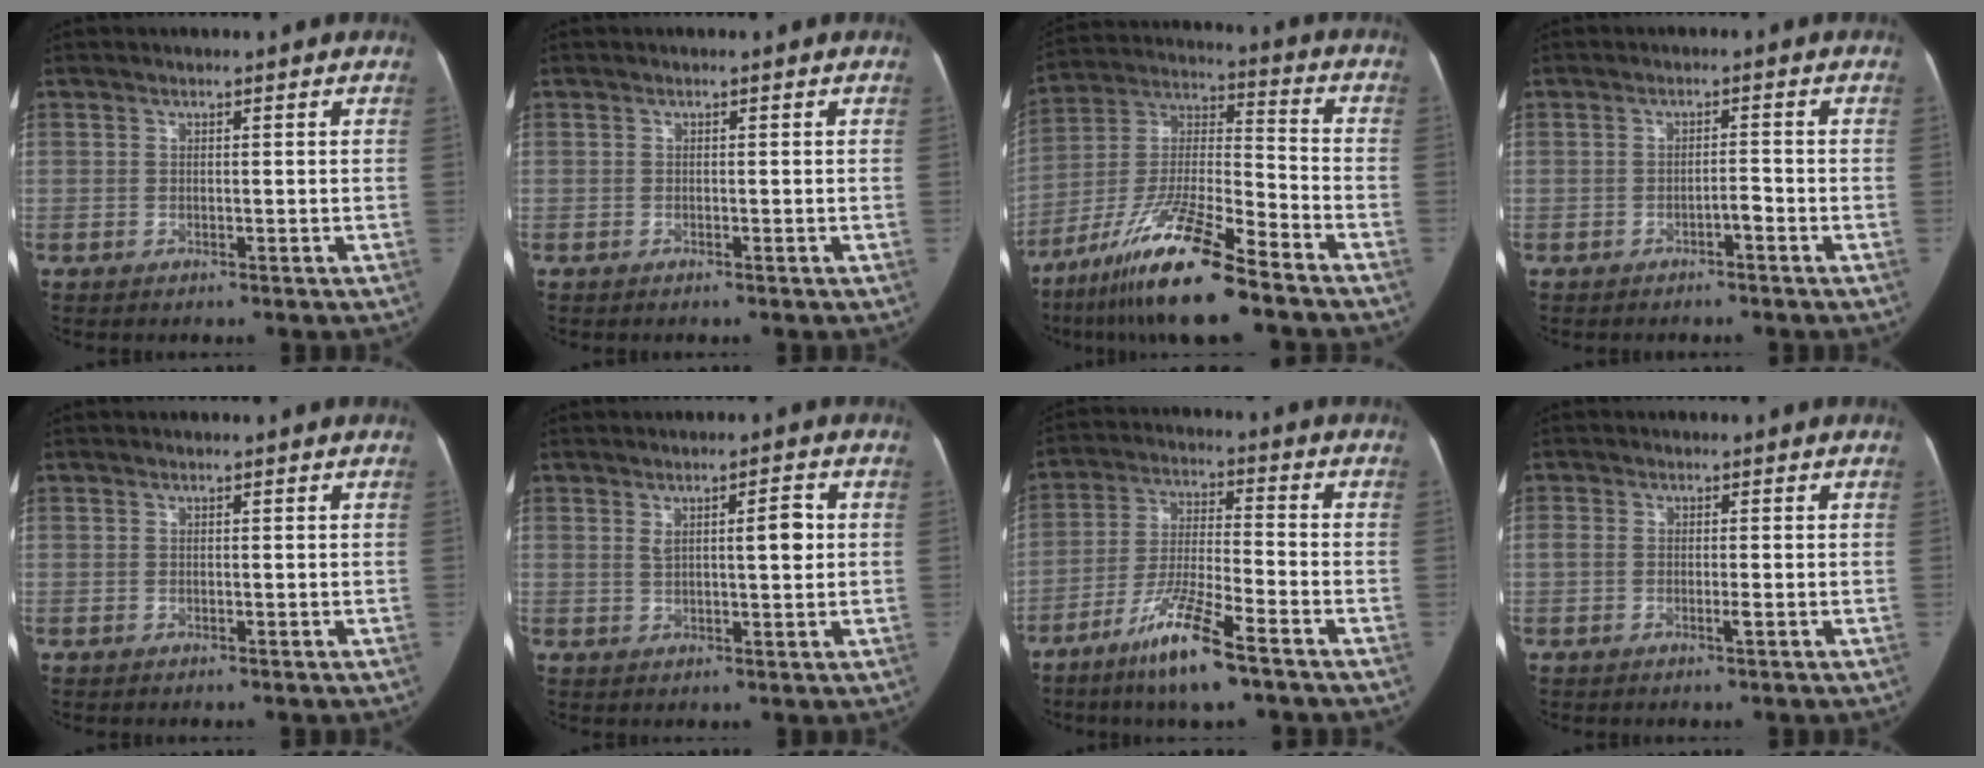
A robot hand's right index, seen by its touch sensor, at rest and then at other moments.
{"total": 0.0}
{"total": 16.2, "force": [-11.5, 1.3, 11.4], "torque": [-0.236, -0.016, -0.207]}
{"total": 1.5, "force": [-1.1, 0.1, 1.1], "torque": [-0.017, 0.001, -0.019]}
{"total": 0.0}
{"total": 4.8, "force": [1.2, 1.1, 4.5], "torque": [-0.069, 0.007, 0.020]}
{"total": 11.3, "force": [-7.3, 0.7, 8.7], "torque": [-0.174, -0.027, -0.137]}
{"total": 1.4, "force": [-0.5, 0.4, 1.3], "torque": [-0.025, -0.005, -0.012]}